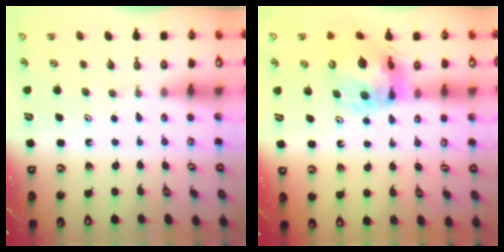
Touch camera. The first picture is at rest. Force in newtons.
{"total": 14.8, "press": 14.7, "slide": 1.7}